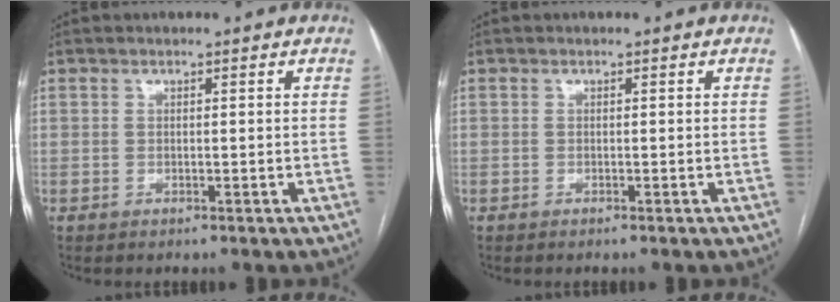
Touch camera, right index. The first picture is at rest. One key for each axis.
{"total": 0.0}